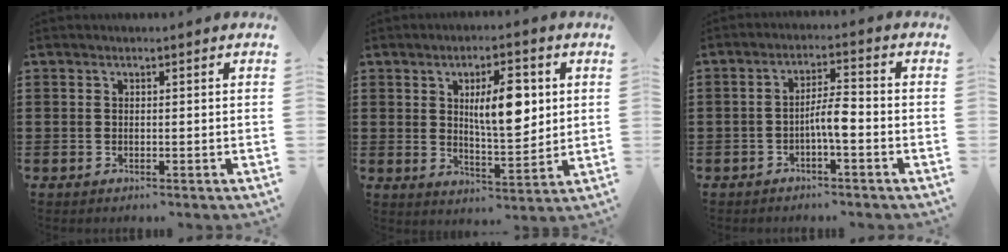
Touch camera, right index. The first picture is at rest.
{"total": 8.4, "force": [2.1, 3.1, 7.5], "torque": [-0.125, 0.000, 0.029]}
{"total": 4.4, "force": [-1.5, 0.9, 4.1], "torque": [-0.081, 0.004, -0.032]}